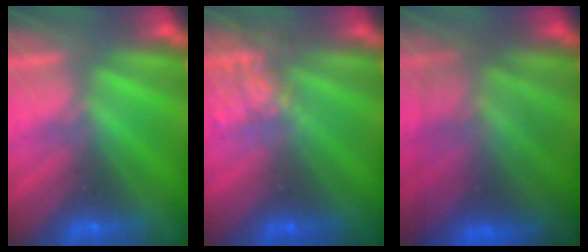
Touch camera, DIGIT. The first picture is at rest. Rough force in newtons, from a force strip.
{"total": 3.6}
{"total": 9.5}